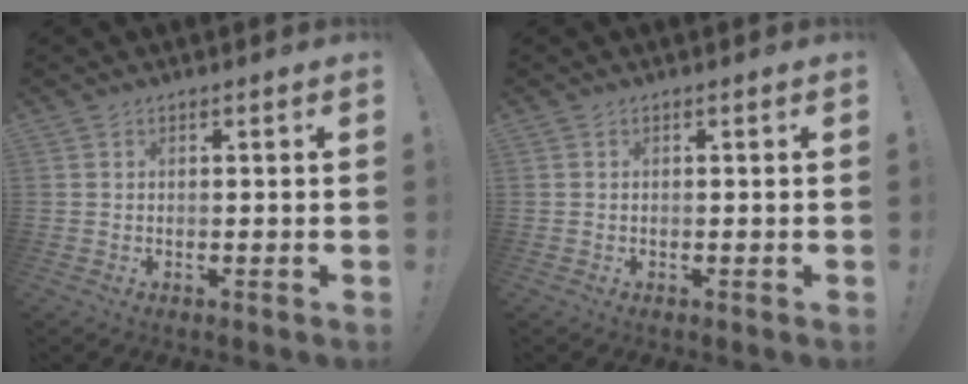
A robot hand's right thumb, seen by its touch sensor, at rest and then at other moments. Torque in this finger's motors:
{"motor_torque": [-0.04, -0.04, -0.11, 0.07, -0.06]}